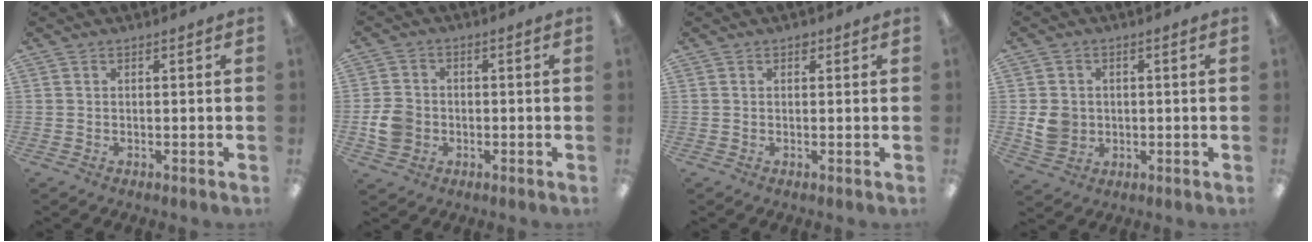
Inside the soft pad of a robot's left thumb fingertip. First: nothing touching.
{"total": 6.2, "force": [-1.4, 5.3, 3.0], "torque": [-0.061, 0.007, -0.026]}
{"total": 1.1, "force": [0.6, 0.7, 0.5], "torque": [-0.003, 0.000, 0.009]}
{"total": 5.9, "force": [-0.3, 5.4, 2.5], "torque": [-0.039, 0.007, -0.002]}